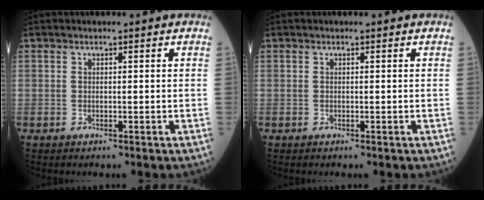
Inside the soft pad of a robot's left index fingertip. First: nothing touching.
{"total": 0.0}